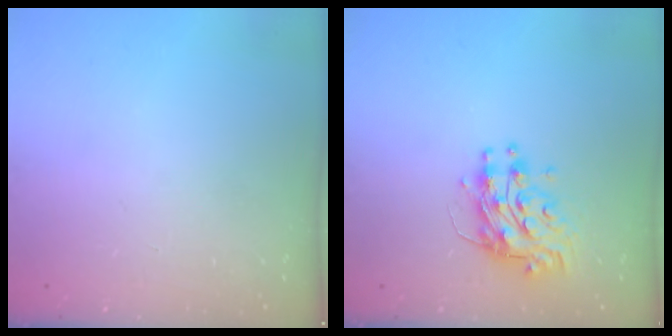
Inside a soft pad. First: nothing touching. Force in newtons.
{"total": 9.8, "press": 9.8, "slide": 1.1}